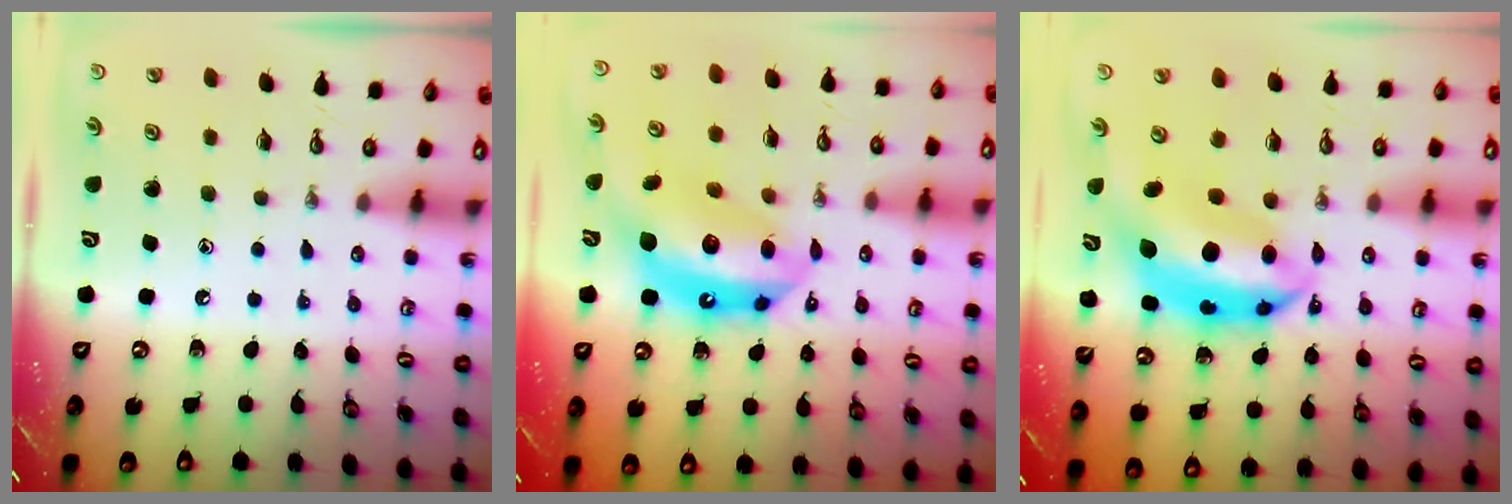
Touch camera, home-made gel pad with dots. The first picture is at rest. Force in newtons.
{"total": 15.9, "press": 15.8, "slide": 1.4}
{"total": 11.1, "press": 11.1, "slide": 1.0}